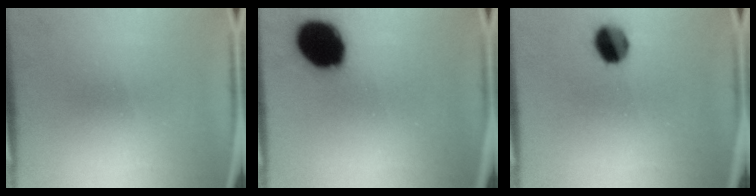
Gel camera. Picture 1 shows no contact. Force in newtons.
{"total": 16.2}
{"total": 7.4}